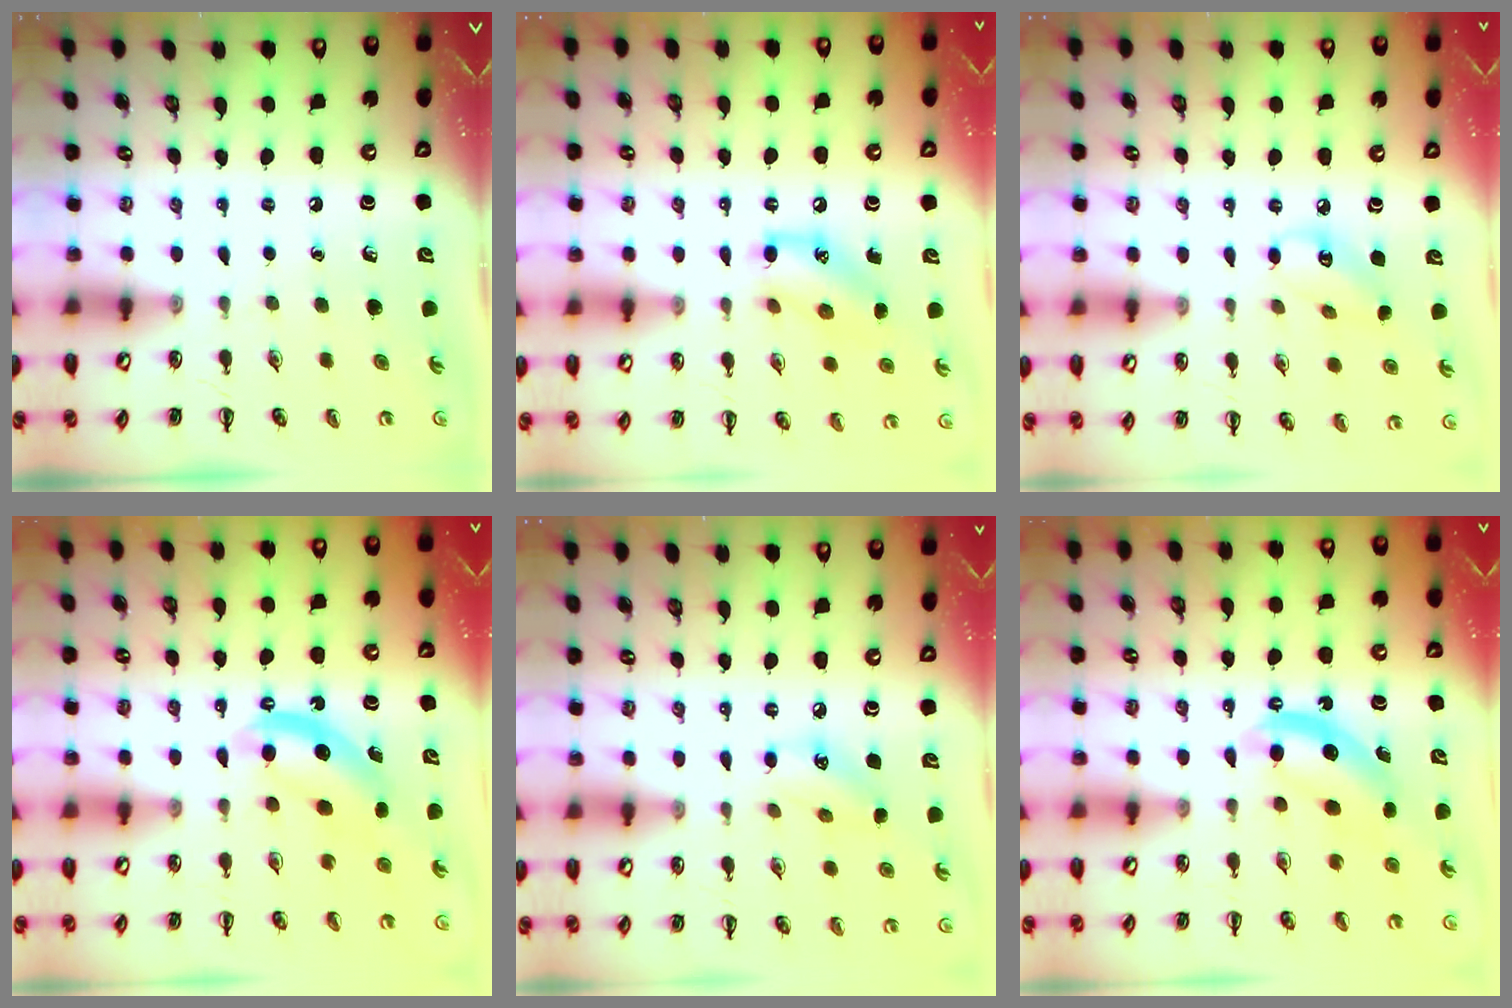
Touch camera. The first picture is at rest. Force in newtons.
{"total": 12.2, "press": 12.0, "slide": 2.0}
{"total": 5.1, "press": 5.1, "slide": 0.6}
{"total": 7.0, "press": 6.9, "slide": 1.2}
{"total": 6.6, "press": 6.6, "slide": 0.9}
{"total": 7.0, "press": 6.9, "slide": 1.2}